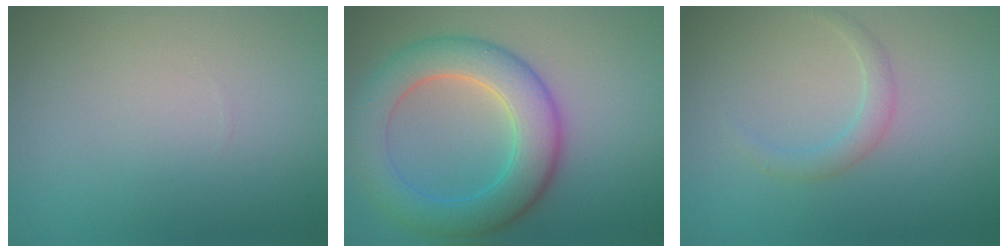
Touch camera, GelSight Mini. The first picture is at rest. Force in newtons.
{"total": 7.2, "press": 7.2, "slide": 0.2}
{"total": 1.4, "press": 1.4, "slide": 0.0}